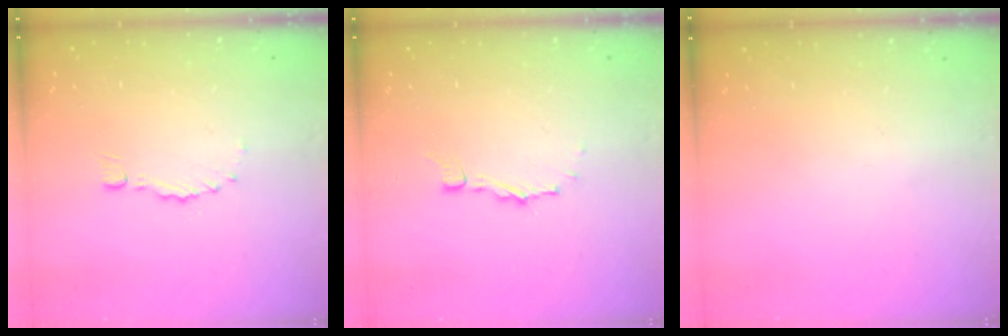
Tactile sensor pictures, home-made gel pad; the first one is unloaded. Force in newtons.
{"total": 3.4, "press": 3.4, "slide": 0.2}
{"total": 0.0}